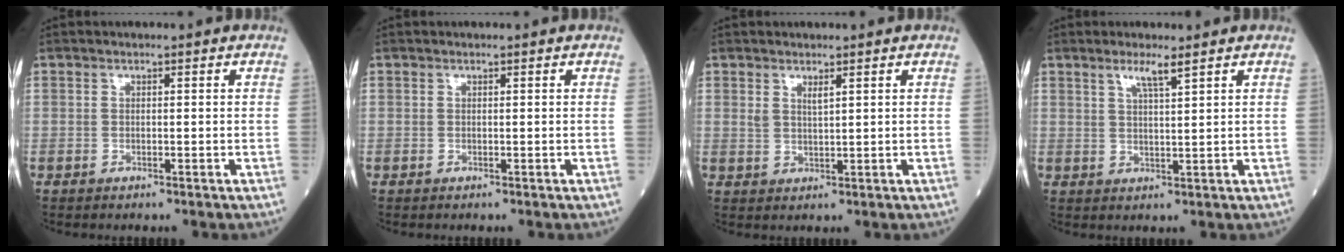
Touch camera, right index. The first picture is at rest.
{"total": 0.0}
{"total": 1.7, "force": [1.2, 0.4, 1.2], "torque": [-0.029, -0.002, 0.028]}
{"total": 3.0, "force": [2.1, -0.2, 2.2], "torque": [-0.046, -0.001, 0.044]}